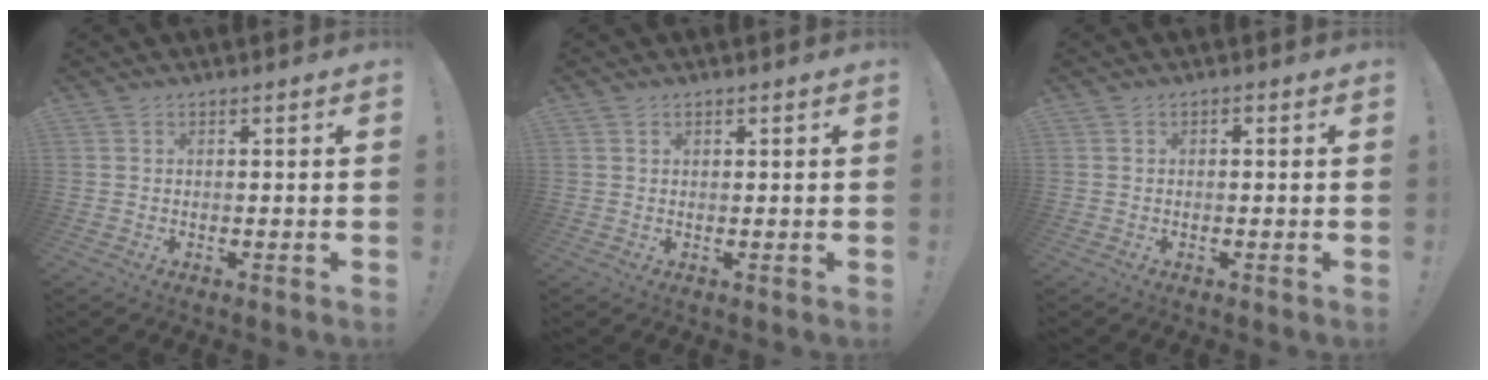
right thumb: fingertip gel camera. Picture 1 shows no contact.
{"total": 0.6, "force": [0.5, 0.2, 0.3], "torque": [-0.001, -0.002, 0.009]}
{"total": 0.8, "force": [-0.6, 0.6, 0.2], "torque": [-0.001, 0.003, -0.011]}